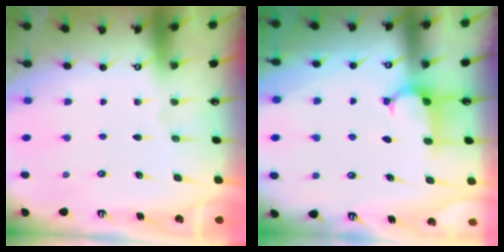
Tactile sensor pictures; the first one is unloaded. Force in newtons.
{"total": 1.7, "press": 1.6, "slide": 0.5}